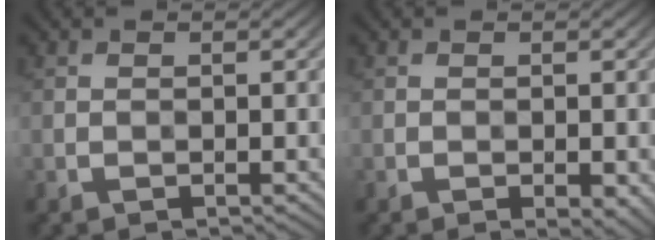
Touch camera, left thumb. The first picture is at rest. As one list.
[{"total": 2.0, "force": [-0.7, 0.6, 1.7], "torque": [-0.025, -0.002, -0.008]}]